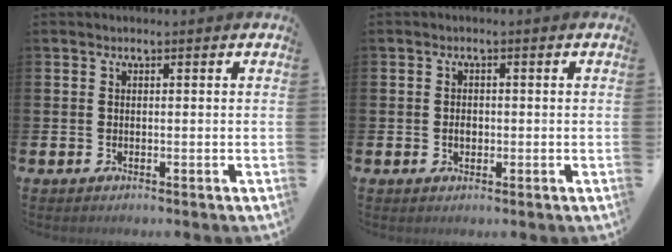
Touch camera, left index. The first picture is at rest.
{"total": 1.6, "force": [-0.2, 1.1, 1.1], "torque": [-0.012, 0.003, -0.008]}